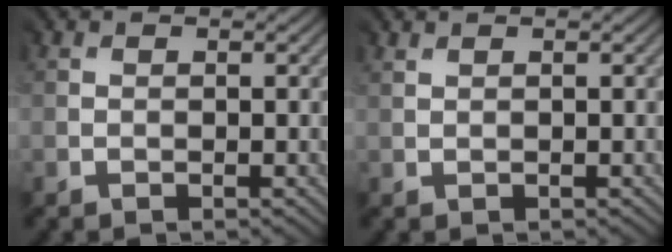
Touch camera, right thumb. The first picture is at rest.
{"total": 0.9, "force": [0.9, 0.1, 0.0], "torque": [-0.002, 0.003, 0.020]}